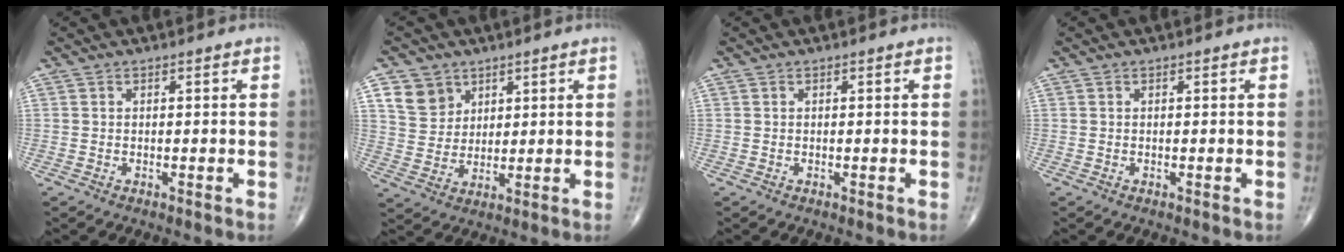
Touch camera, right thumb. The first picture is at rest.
{"total": 7.0, "force": [3.8, 5.6, 1.9], "torque": [-0.012, -0.021, 0.076]}
{"total": 0.0}
{"total": 0.0}